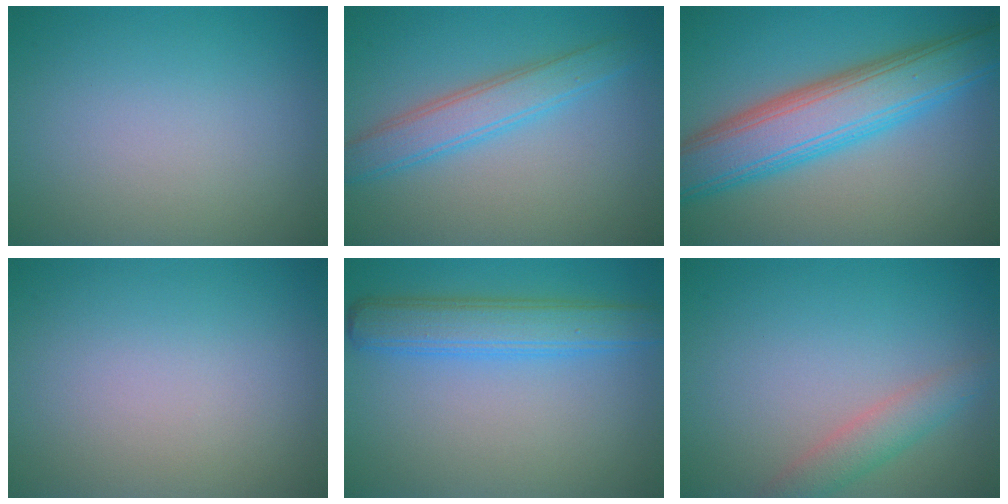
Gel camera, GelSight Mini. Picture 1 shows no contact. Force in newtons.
{"total": 3.6, "press": 3.6, "slide": 0.2}
{"total": 8.6, "press": 8.6, "slide": 0.6}
{"total": 0.0}
{"total": 4.5, "press": 4.5, "slide": 0.2}
{"total": 2.5, "press": 2.5, "slide": 0.2}